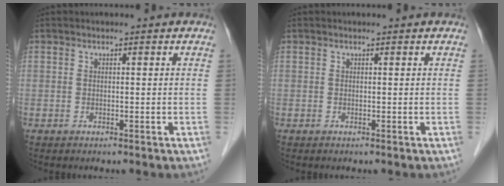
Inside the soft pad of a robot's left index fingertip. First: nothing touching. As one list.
[{"total": 0.0}]